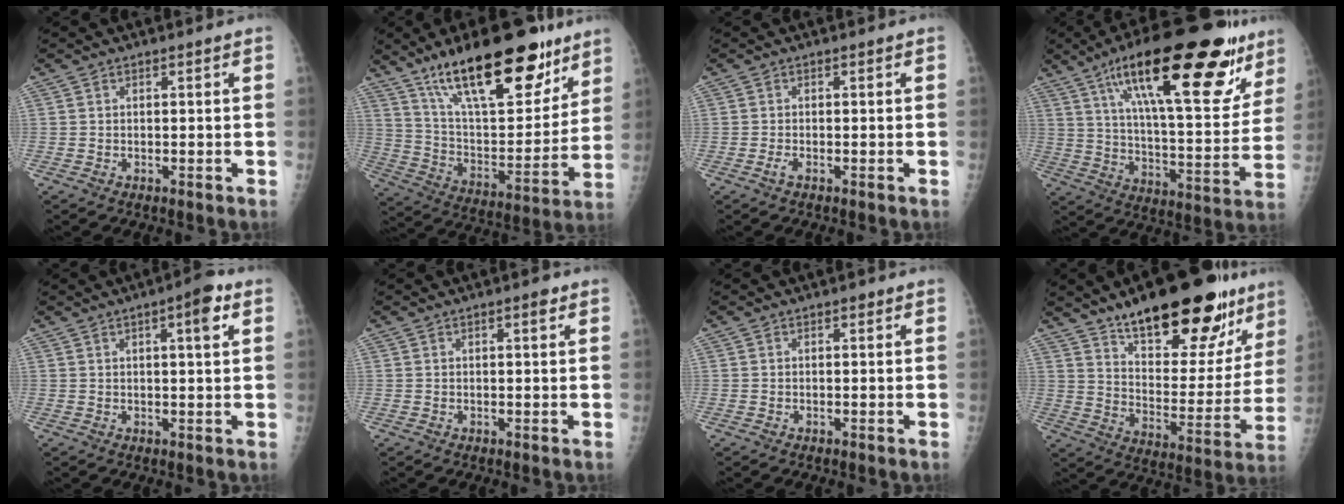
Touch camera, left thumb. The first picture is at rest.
{"total": 26.5, "force": [17.3, 9.8, 17.5], "torque": [-0.239, -0.057, 0.286]}
{"total": 0.8, "force": [-0.6, 0.2, 0.5], "torque": [-0.014, -0.003, -0.014]}
{"total": 30.8, "force": [17.3, 9.9, 23.4], "torque": [-0.326, -0.037, 0.271]}
{"total": 5.2, "force": [2.2, 1.2, 4.6], "torque": [-0.062, -0.001, 0.026]}
{"total": 1.6, "force": [0.8, 0.6, 1.3], "torque": [-0.015, 0.000, 0.009]}
{"total": 0.6, "force": [0.2, 0.4, 0.3], "torque": [0.001, 0.001, -0.001]}
{"total": 26.0, "force": [17.4, 10.1, 16.5], "torque": [-0.193, -0.073, 0.262]}